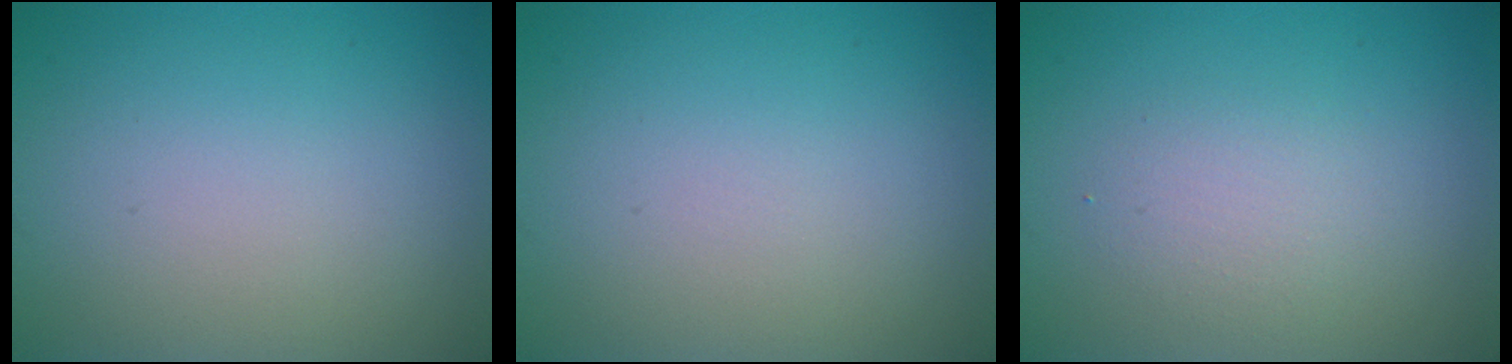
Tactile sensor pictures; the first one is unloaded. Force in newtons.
{"total": 0.0}
{"total": 2.0, "press": 2.0, "slide": 0.1}